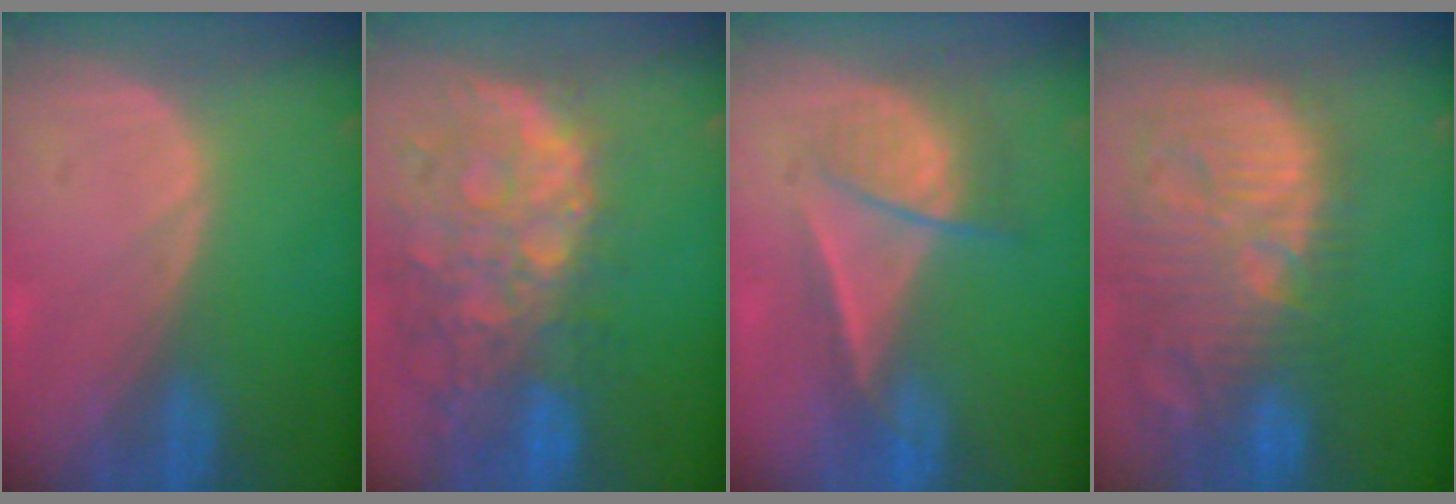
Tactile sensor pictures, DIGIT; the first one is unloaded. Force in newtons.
{"total": 13.9, "press": 11.3, "slide": 8.1}
{"total": 6.7, "press": 6.1, "slide": 2.9}
{"total": 15.0, "press": 13.0, "slide": 7.4}